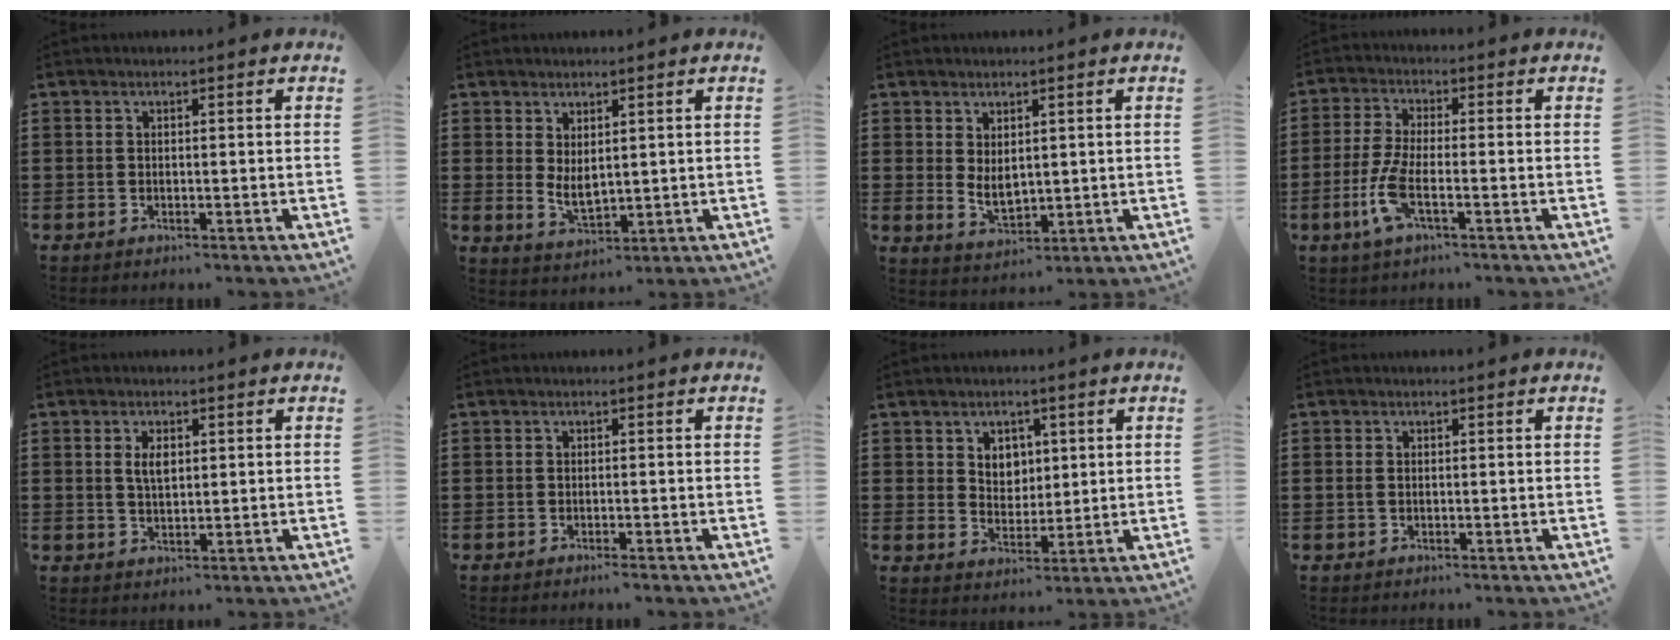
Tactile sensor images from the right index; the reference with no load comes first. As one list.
[{"total": 3.2, "force": [1.0, 1.6, 2.6], "torque": [-0.050, 0.002, 0.021]}, {"total": 3.4, "force": [0.8, 2.1, 2.6], "torque": [-0.045, 0.002, 0.015]}, {"total": 6.2, "force": [-2.6, 1.4, 5.5], "torque": [-0.141, -0.021, -0.055]}, {"total": 3.1, "force": [0.9, 1.4, 2.6], "torque": [-0.055, 0.007, 0.014]}, {"total": 0.7, "force": [-0.6, 0.0, 0.3], "torque": [-0.007, -0.003, -0.012]}, {"total": 4.0, "force": [1.9, 3.3, 1.1], "torque": [-0.029, 0.008, 0.033]}, {"total": 0.8, "force": [0.0, 0.6, 0.6], "torque": [-0.015, 0.004, -0.001]}]